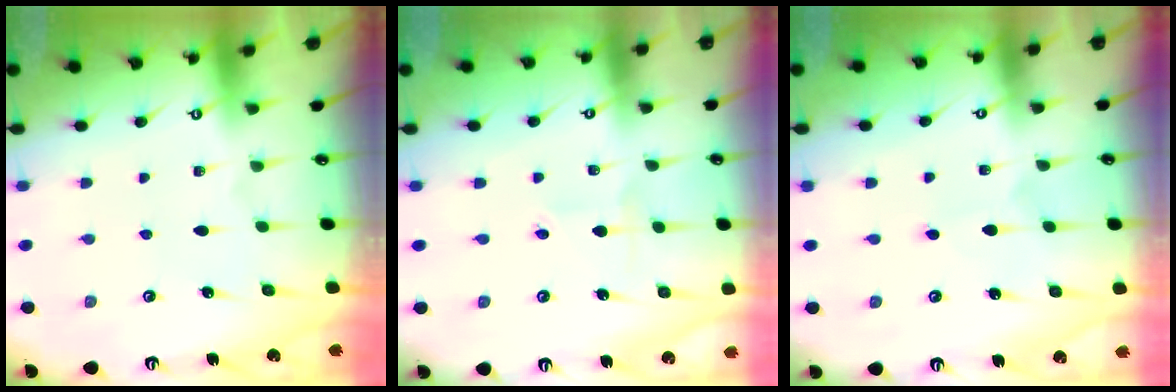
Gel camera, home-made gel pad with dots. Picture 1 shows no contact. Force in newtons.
{"total": 2.7, "press": 2.5, "slide": 0.9}
{"total": 3.4, "press": 3.4, "slide": 0.3}